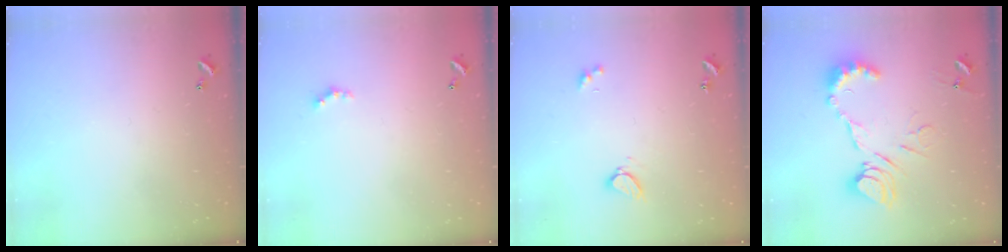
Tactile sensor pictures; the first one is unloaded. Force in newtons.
{"total": 1.6, "press": 1.6, "slide": 0.4}
{"total": 3.1, "press": 3.1, "slide": 0.3}
{"total": 13.4, "press": 13.3, "slide": 1.4}